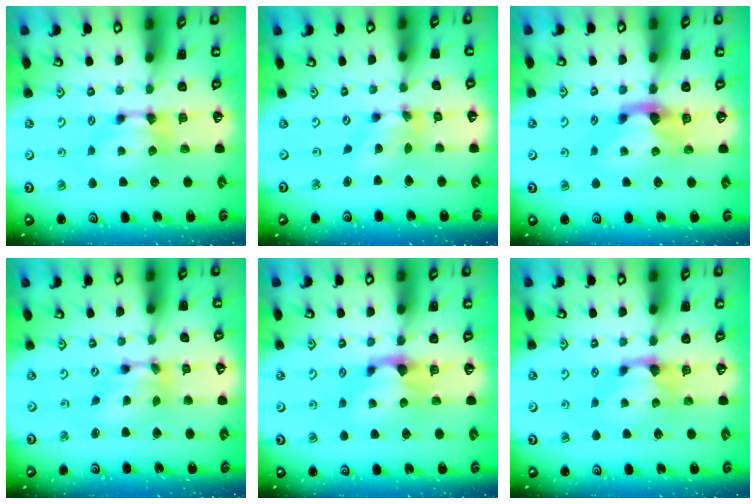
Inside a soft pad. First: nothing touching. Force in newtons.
{"total": 3.2, "press": 2.8, "slide": 1.6}
{"total": 2.3, "press": 2.1, "slide": 0.8}
{"total": 4.8, "press": 4.1, "slide": 2.5}
{"total": 0.7, "press": 0.4, "slide": 0.6}
{"total": 0.6, "press": 0.2, "slide": 0.5}